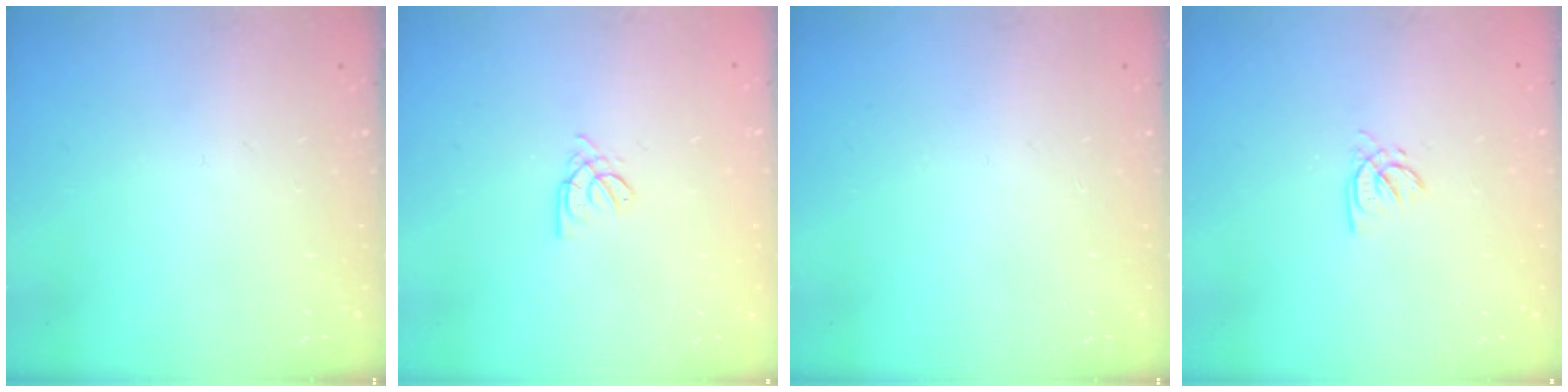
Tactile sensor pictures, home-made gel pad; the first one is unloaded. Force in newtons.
{"total": 2.3, "press": 2.3, "slide": 0.5}
{"total": 0.0}
{"total": 2.2, "press": 2.2, "slide": 0.2}